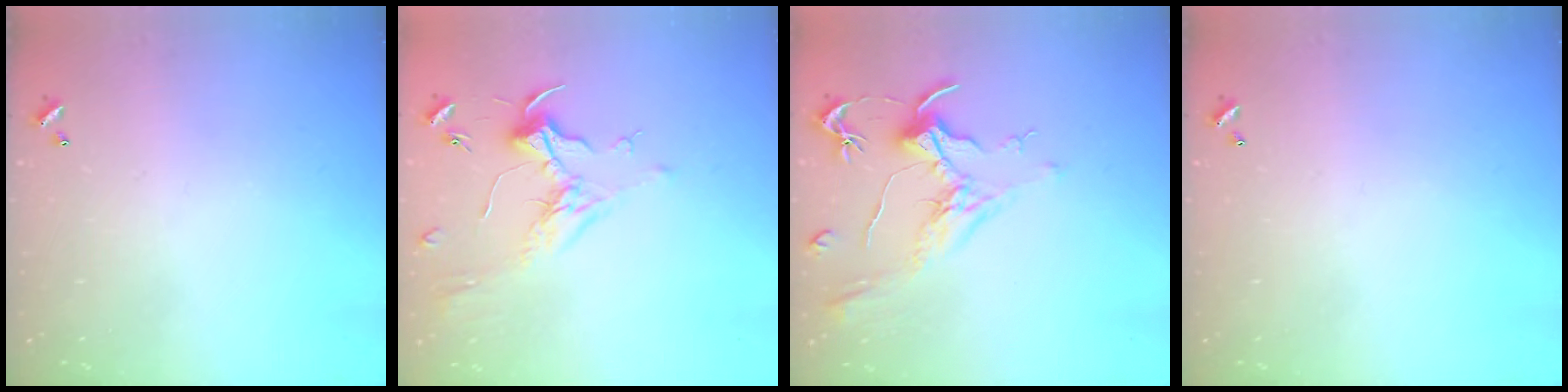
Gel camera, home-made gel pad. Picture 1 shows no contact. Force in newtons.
{"total": 2.0, "press": 1.9, "slide": 0.6}
{"total": 2.1, "press": 2.0, "slide": 0.8}
{"total": 0.0}